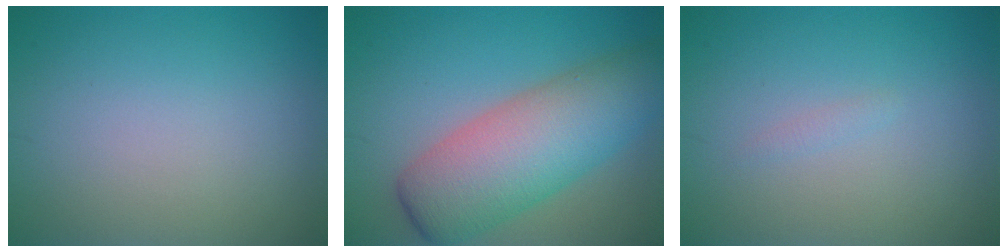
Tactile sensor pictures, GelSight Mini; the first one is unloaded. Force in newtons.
{"total": 8.9, "press": 8.9, "slide": 0.4}
{"total": 0.5, "press": 0.5, "slide": 0.1}